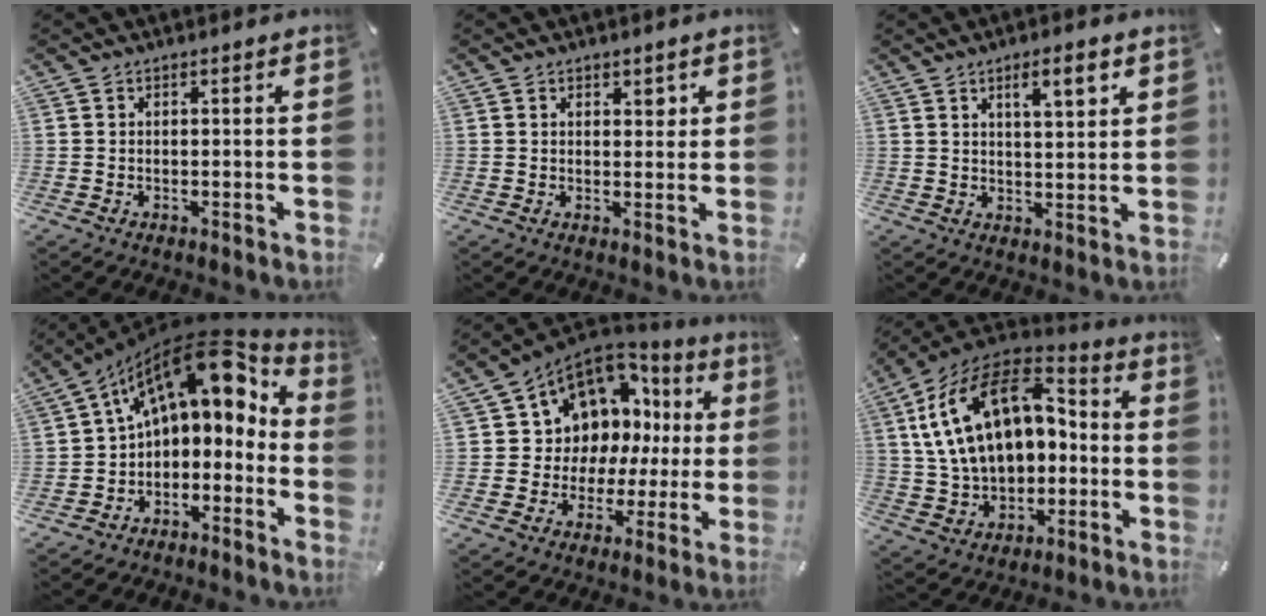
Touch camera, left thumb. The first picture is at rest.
{"total": 2.4, "force": [1.1, 1.6, 1.4], "torque": [-0.005, -0.005, 0.012]}
{"total": 6.7, "force": [3.7, 2.1, 5.2], "torque": [-0.069, -0.013, 0.056]}
{"total": 14.7, "force": [7.5, 8.3, 9.5], "torque": [-0.132, -0.060, 0.123]}
{"total": 11.2, "force": [5.5, 9.3, 3.1], "torque": [-0.066, -0.063, 0.111]}
{"total": 21.4, "force": [5.3, 14.7, 14.7], "torque": [-0.288, -0.013, 0.091]}